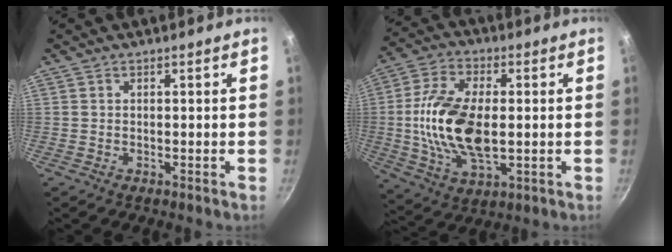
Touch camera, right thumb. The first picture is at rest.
{"total": 16.4, "force": [-0.2, 8.9, 13.8], "torque": [-0.264, 0.009, -0.004]}